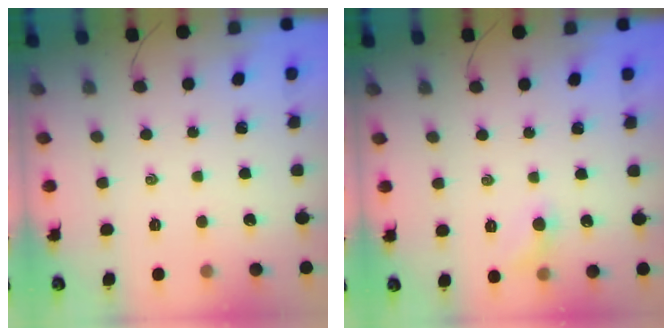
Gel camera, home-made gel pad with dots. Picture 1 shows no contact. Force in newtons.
{"total": 4.6, "press": 4.4, "slide": 1.5}